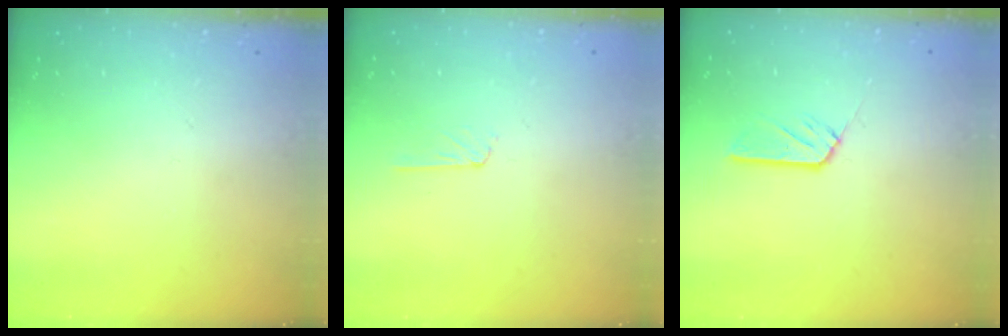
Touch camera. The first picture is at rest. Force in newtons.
{"total": 2.9, "press": 2.9, "slide": 0.3}
{"total": 5.8, "press": 5.8, "slide": 0.3}